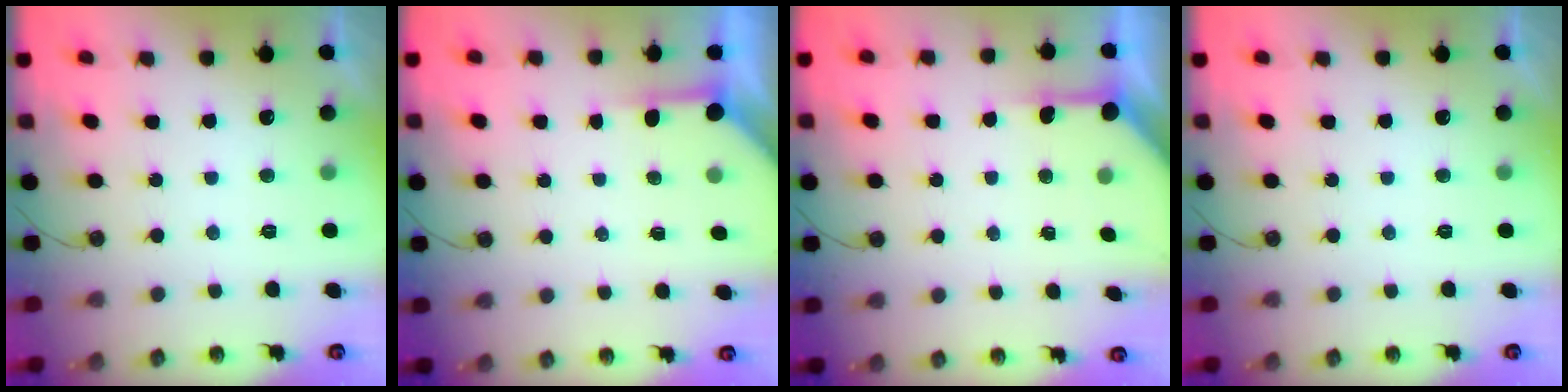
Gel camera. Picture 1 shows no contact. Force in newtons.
{"total": 3.4, "press": 3.3, "slide": 0.4}
{"total": 4.9, "press": 4.9, "slide": 0.3}
{"total": 0.0}